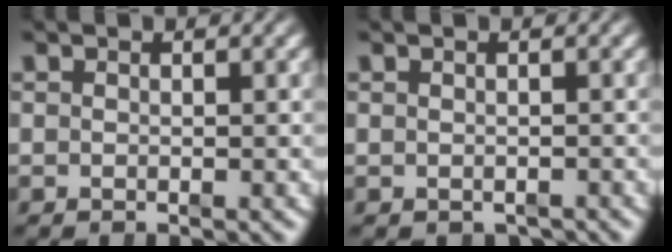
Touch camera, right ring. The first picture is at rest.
{"total": 0.8, "force": [-0.8, 0.1, -0.1], "torque": [0.004, -0.008, -0.008]}